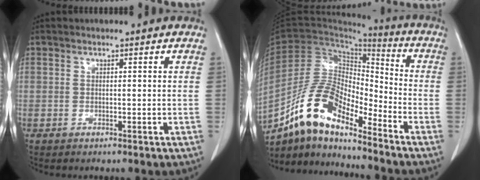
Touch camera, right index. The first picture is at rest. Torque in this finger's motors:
{"motor_torque": [0.17, -0.09, 0.20, 0.03]}